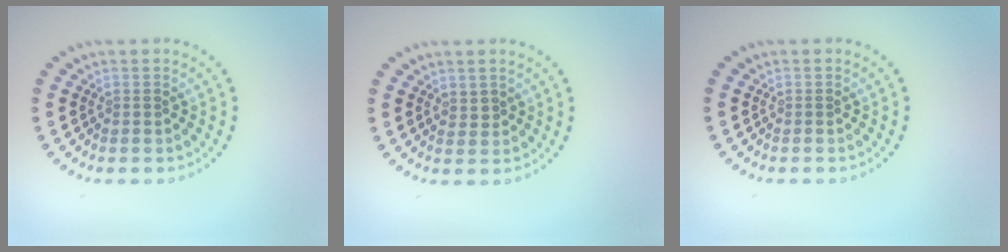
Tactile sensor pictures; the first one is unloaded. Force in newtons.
{"total": 0.7, "press": 0.5, "slide": 0.6}
{"total": 0.0}